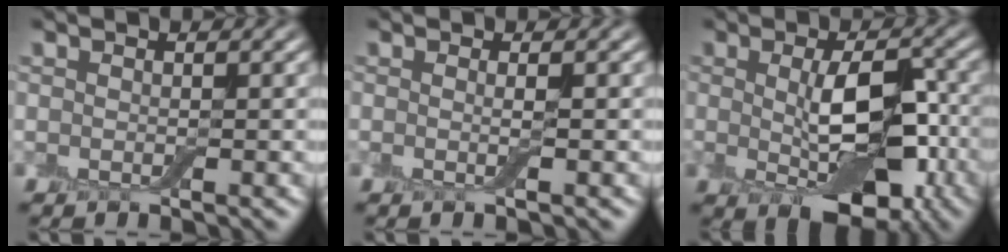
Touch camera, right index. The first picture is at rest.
{"total": 1.1, "force": [0.0, 0.1, 1.0], "torque": [-0.020, -0.002, -0.002]}
{"total": 7.7, "force": [-0.8, 3.8, 6.6], "torque": [-0.102, -0.002, -0.007]}